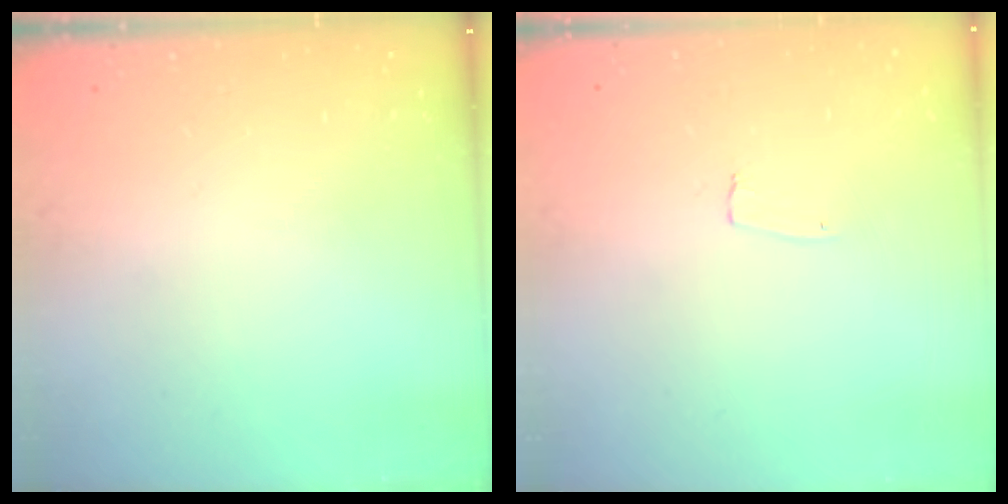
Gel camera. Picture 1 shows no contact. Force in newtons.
{"total": 3.0, "press": 3.0, "slide": 0.2}